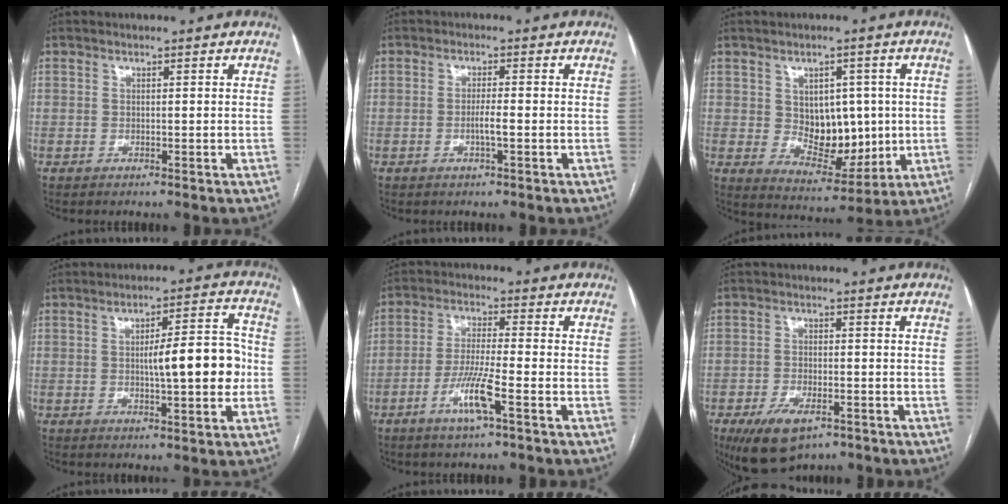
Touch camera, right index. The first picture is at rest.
{"total": 2.4, "force": [-0.7, 0.1, 2.3], "torque": [-0.044, 0.000, -0.013]}
{"total": 9.6, "force": [0.7, 6.1, 7.4], "torque": [-0.105, 0.002, 0.030]}
{"total": 10.0, "force": [-0.6, 2.0, 9.8], "torque": [-0.137, 0.021, -0.007]}
{"total": 7.2, "force": [-3.4, 0.1, 6.3], "torque": [-0.127, -0.007, -0.066]}
{"total": 7.9, "force": [-4.8, 3.6, 5.2], "torque": [-0.097, -0.011, -0.073]}